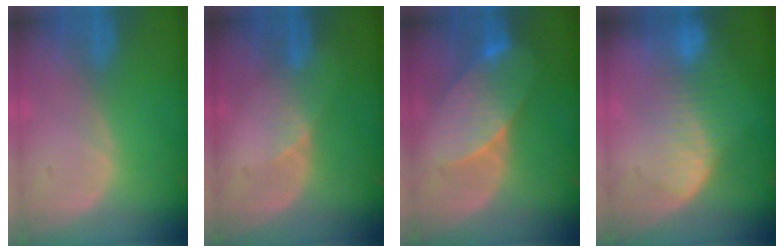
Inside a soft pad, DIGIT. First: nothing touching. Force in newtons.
{"total": 2.6, "press": 2.2, "slide": 1.4}
{"total": 7.7, "press": 7.6, "slide": 1.6}
{"total": 8.0, "press": 7.5, "slide": 2.7}